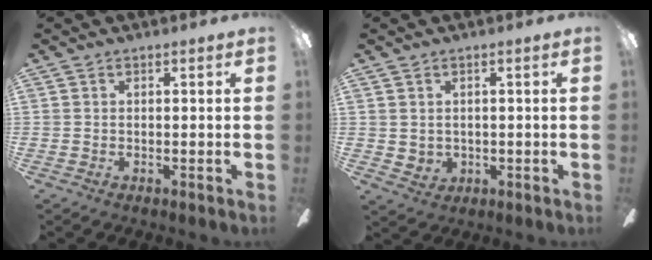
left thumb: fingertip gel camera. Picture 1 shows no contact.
{"total": 2.6, "force": [1.4, 2.0, 1.0], "torque": [-0.016, -0.006, 0.024]}